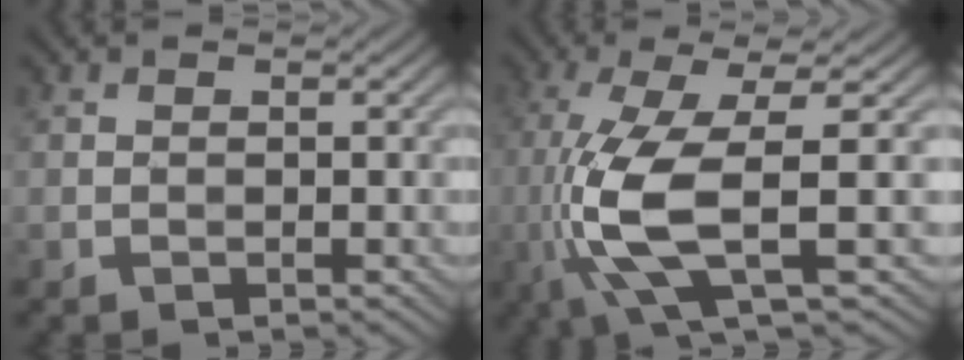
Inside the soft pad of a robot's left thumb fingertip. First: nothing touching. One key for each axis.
{"total": 10.6, "fx": -2.0, "fy": 2.3, "fz": 10.1, "tx": -0.223, "ty": -0.006, "tz": -0.039}